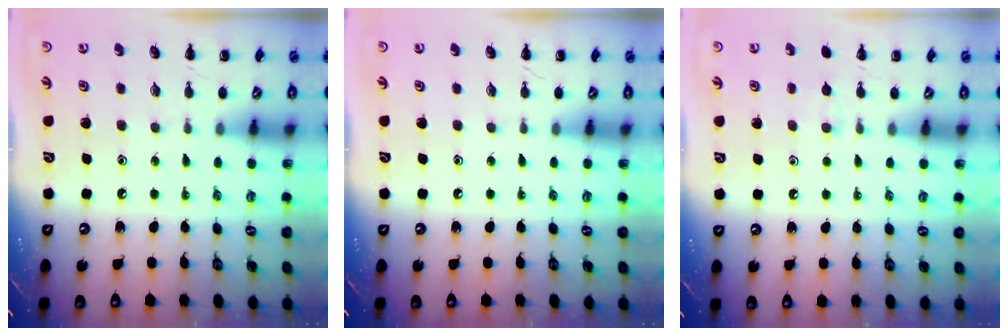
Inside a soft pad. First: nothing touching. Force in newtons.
{"total": 0.0}
{"total": 4.4, "press": 4.1, "slide": 1.6}